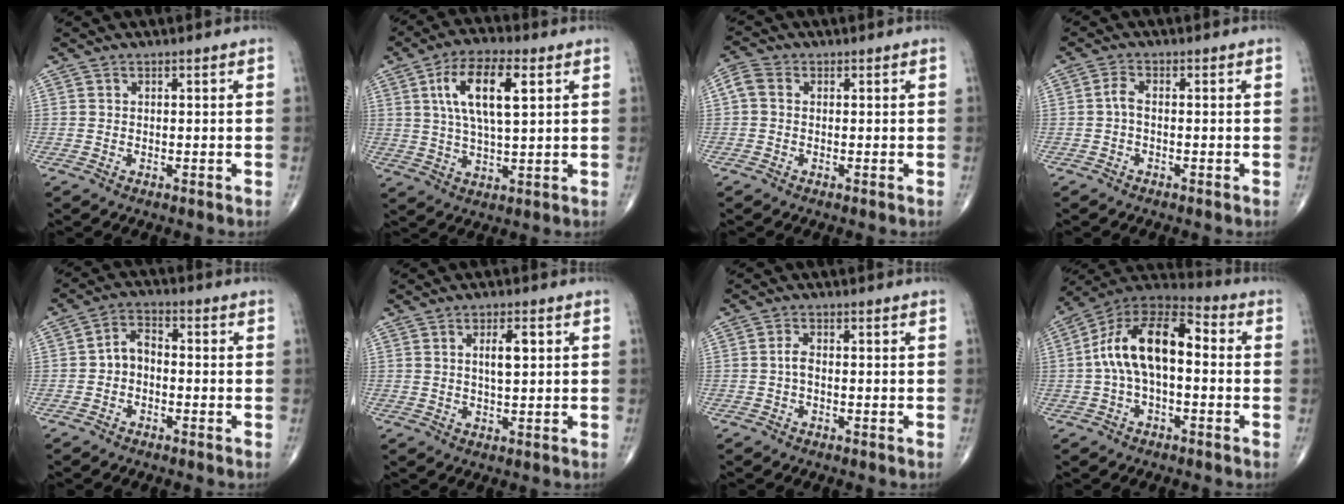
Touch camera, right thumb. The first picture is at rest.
{"total": 12.3, "force": [3.8, 4.6, 10.7], "torque": [-0.194, 0.001, 0.068]}
{"total": 3.1, "force": [0.1, 2.3, 2.1], "torque": [-0.047, 0.010, -0.008]}
{"total": 1.9, "force": [-0.5, 0.7, 1.6], "torque": [-0.034, 0.004, -0.013]}
{"total": 4.5, "force": [-1.0, 3.2, 3.0], "torque": [-0.042, 0.024, -0.031]}
{"total": 4.4, "force": [1.2, 1.5, 3.9], "torque": [-0.062, -0.003, 0.019]}
{"total": 1.7, "force": [-0.4, 0.8, 1.5], "torque": [-0.027, 0.004, -0.010]}
{"total": 15.4, "force": [0.2, 7.8, 13.3], "torque": [-0.228, 0.050, -0.011]}